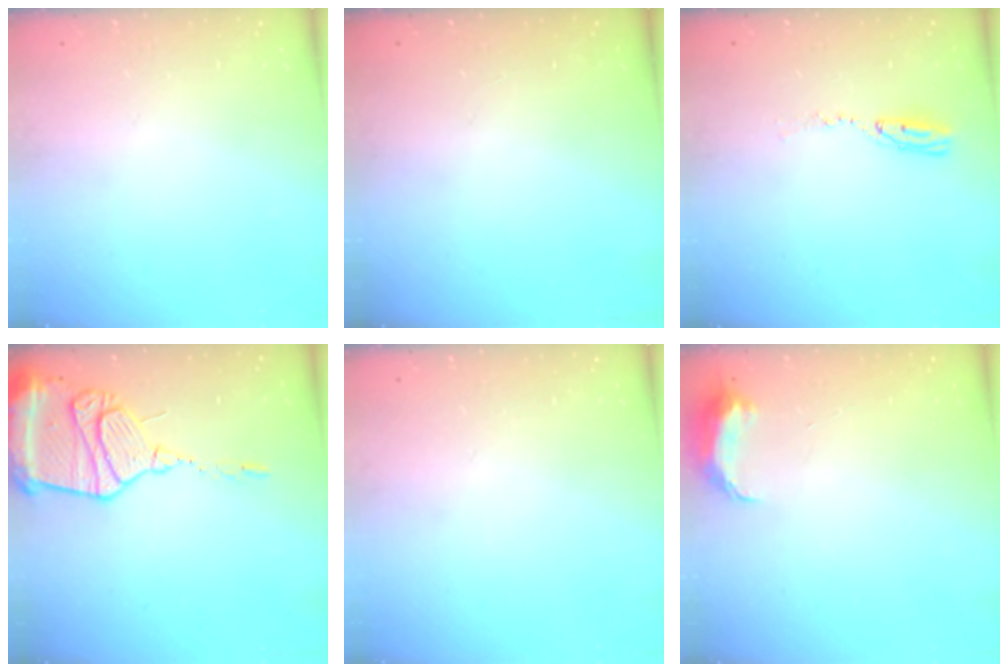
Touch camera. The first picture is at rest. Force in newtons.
{"total": 0.9, "press": 0.0, "slide": 0.9}
{"total": 4.8, "press": 4.7, "slide": 0.4}
{"total": 17.8, "press": 17.7, "slide": 1.5}
{"total": 0.0}
{"total": 7.0, "press": 6.9, "slide": 0.6}